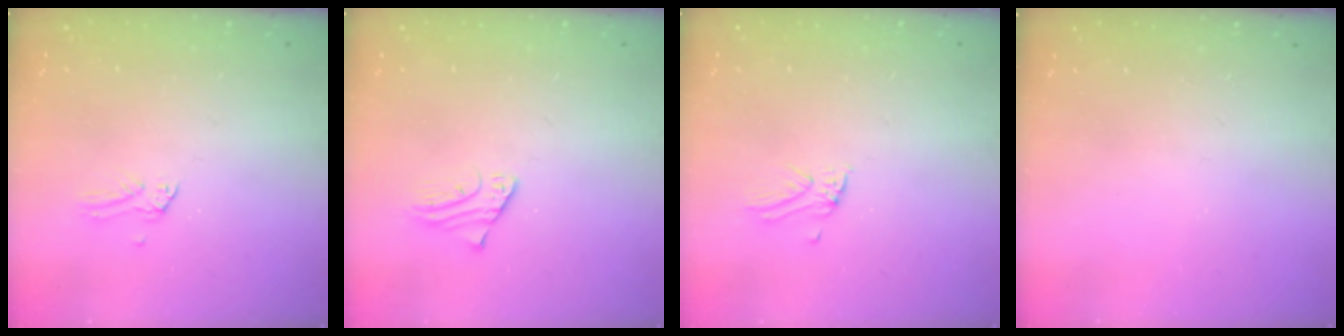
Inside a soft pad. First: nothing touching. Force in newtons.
{"total": 2.4, "press": 2.4, "slide": 0.2}
{"total": 1.7, "press": 1.7, "slide": 0.1}
{"total": 0.0}